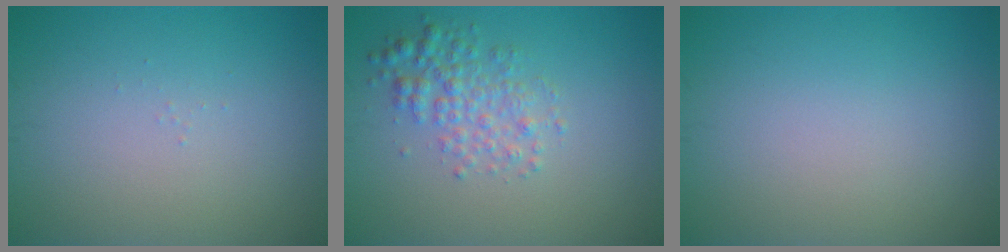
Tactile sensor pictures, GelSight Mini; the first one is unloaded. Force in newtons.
{"total": 2.9, "press": 2.9, "slide": 0.0}
{"total": 0.0}